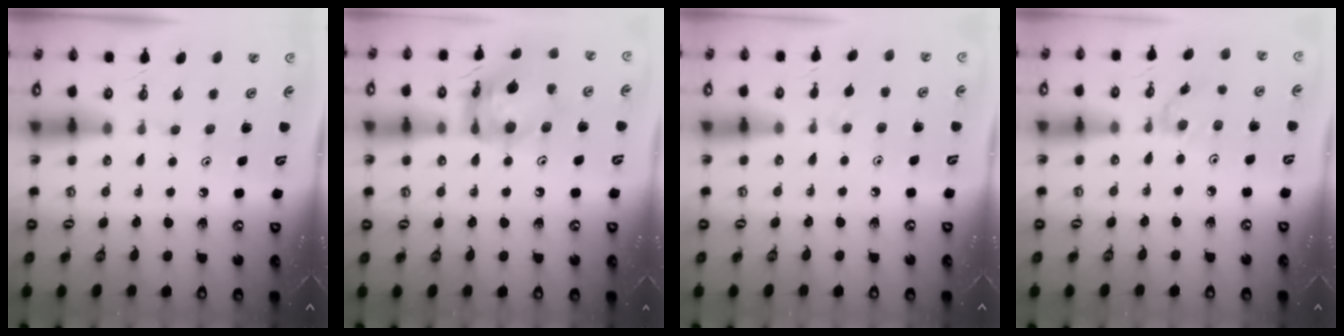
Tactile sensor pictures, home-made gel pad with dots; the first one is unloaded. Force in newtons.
{"total": 15.1, "press": 15.0, "slide": 1.7}
{"total": 2.2, "press": 2.1, "slide": 0.4}
{"total": 2.0, "press": 2.0, "slide": 0.4}